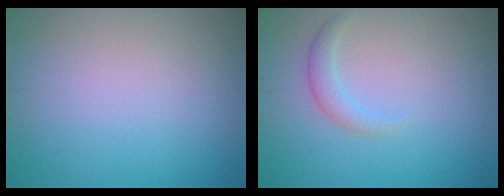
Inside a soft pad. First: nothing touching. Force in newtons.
{"total": 1.5, "press": 1.5, "slide": 0.2}